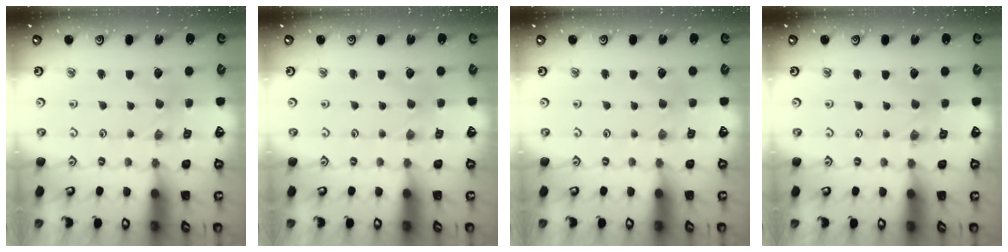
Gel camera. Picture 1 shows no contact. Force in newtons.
{"total": 0.0}
{"total": 1.9, "press": 1.8, "slide": 0.3}
{"total": 0.0}